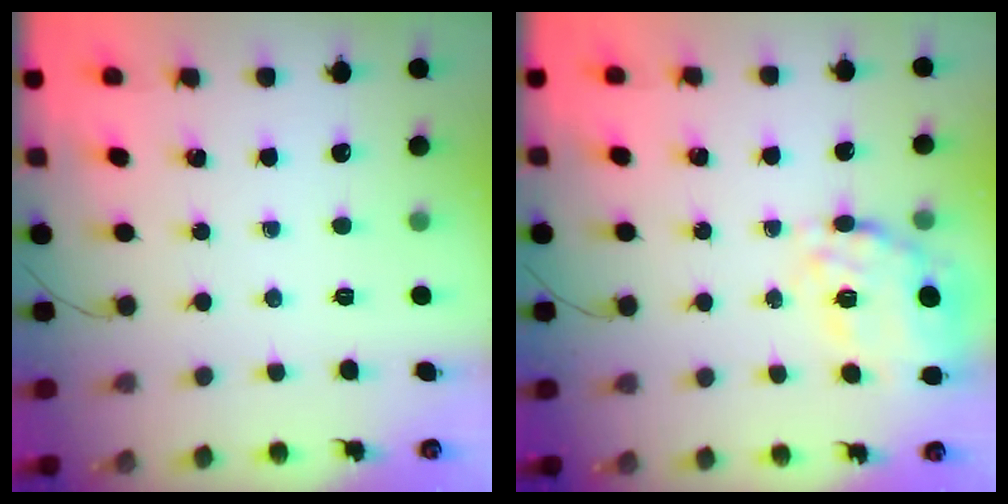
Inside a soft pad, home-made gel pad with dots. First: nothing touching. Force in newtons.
{"total": 20.5, "press": 20.2, "slide": 3.8}